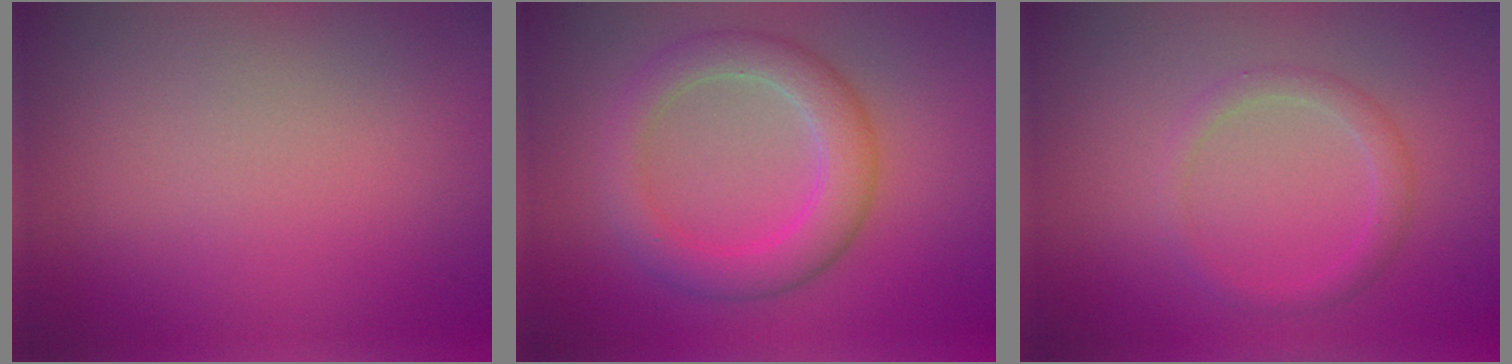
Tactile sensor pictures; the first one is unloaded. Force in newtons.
{"total": 4.4, "press": 4.4, "slide": 0.1}
{"total": 1.7, "press": 1.7, "slide": 0.0}